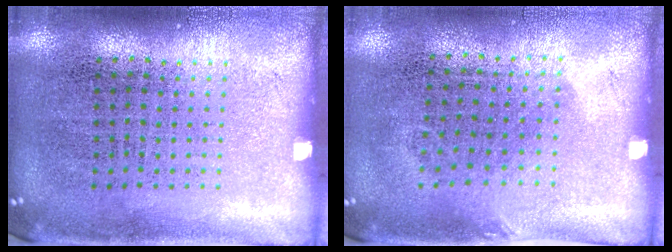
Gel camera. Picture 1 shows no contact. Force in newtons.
{"total": 0.8, "press": 0.7, "slide": 0.5}